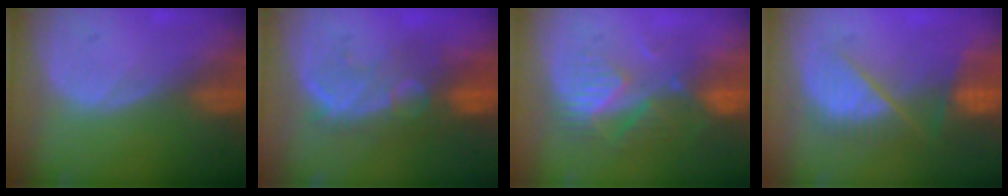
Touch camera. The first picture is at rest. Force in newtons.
{"total": 9.9, "press": 8.6, "slide": 4.9}
{"total": 8.9, "press": 7.7, "slide": 4.5}
{"total": 9.6, "press": 8.2, "slide": 5.1}